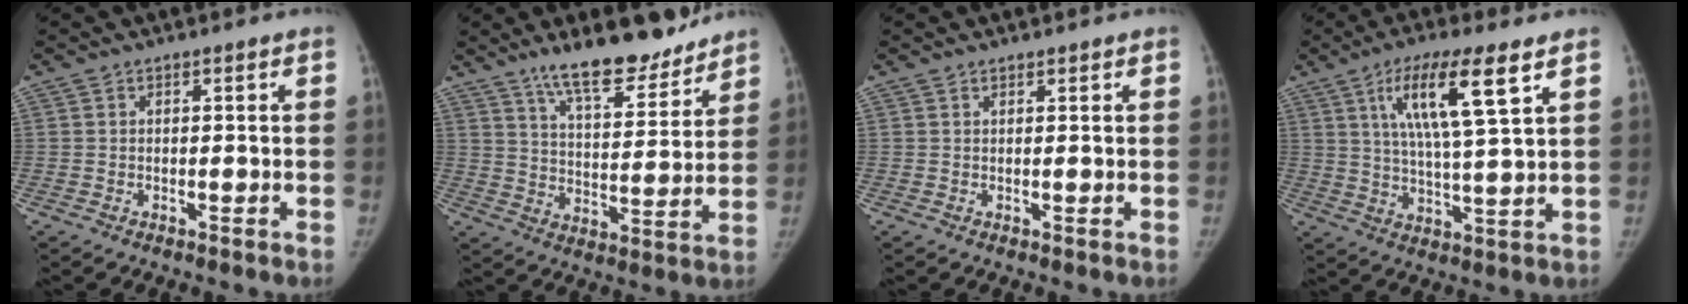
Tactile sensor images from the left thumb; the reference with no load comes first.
{"total": 15.3, "force": [12.1, 4.5, 8.2], "torque": [-0.095, -0.071, 0.198]}
{"total": 0.7, "force": [0.6, 0.2, 0.1], "torque": [-0.001, -0.005, 0.010]}
{"total": 13.5, "force": [6.3, 2.3, 11.7], "torque": [-0.214, -0.023, 0.112]}